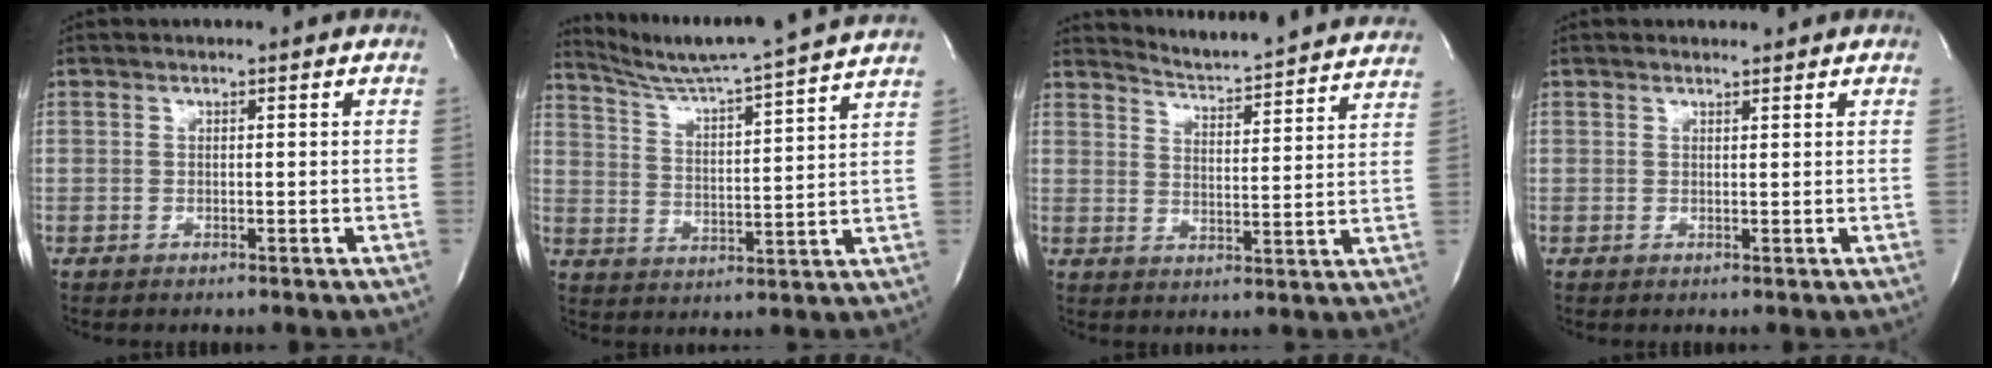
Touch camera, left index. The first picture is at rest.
{"total": 17.2, "force": [15.9, -2.1, 6.3], "torque": [-0.113, -0.030, 0.225]}
{"total": 18.0, "force": [17.6, 0.7, 3.7], "torque": [-0.062, -0.054, 0.217]}
{"total": 1.1, "force": [1.0, 0.4, 0.1], "torque": [-0.009, 0.001, 0.016]}